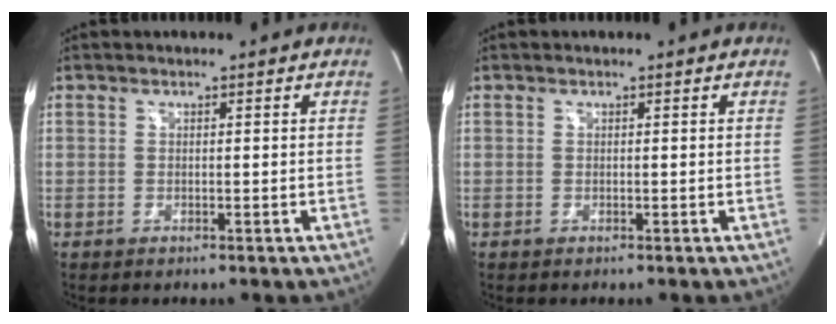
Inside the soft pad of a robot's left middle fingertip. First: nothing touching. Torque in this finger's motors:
{"motor_torque": [-0.12, 0.01, 0.00, -0.01]}